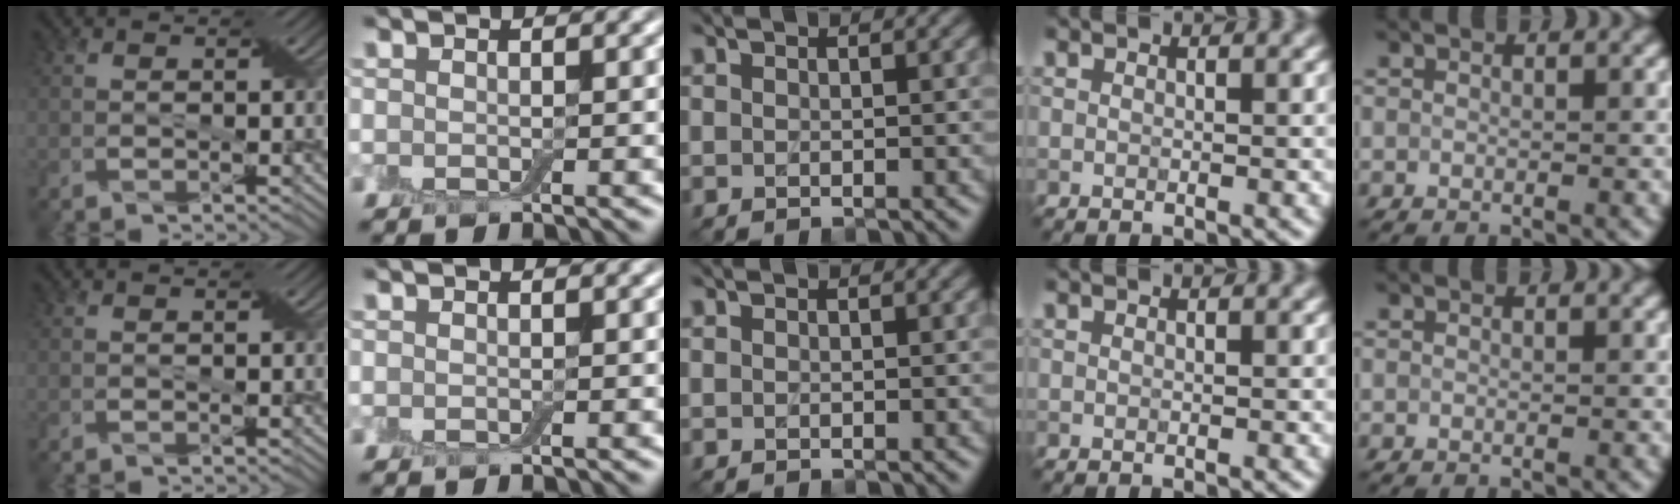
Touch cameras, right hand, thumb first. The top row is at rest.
{}